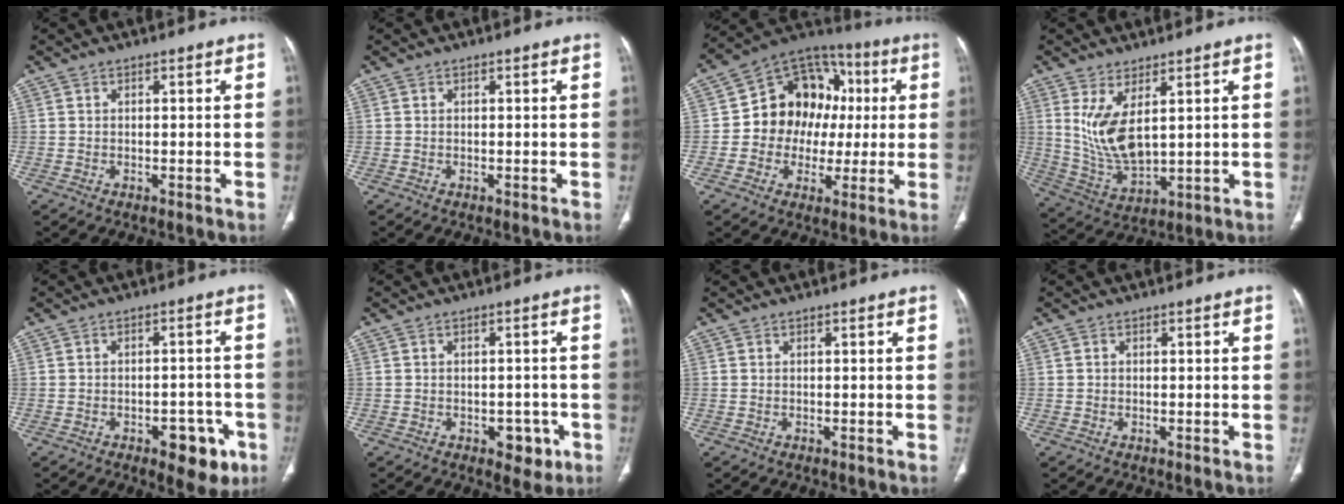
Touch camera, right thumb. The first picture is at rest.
{"total": 0.0}
{"total": 17.1, "force": [1.1, 14.0, 9.8], "torque": [-0.093, 0.037, 0.015]}
{"total": 10.2, "force": [3.1, 4.3, 8.6], "torque": [-0.170, -0.030, 0.081]}
{"total": 8.4, "force": [-4.0, 4.5, 5.9], "torque": [-0.042, 0.023, -0.044]}
{"total": 4.7, "force": [-2.0, 3.1, 2.9], "torque": [-0.012, 0.009, -0.021]}
{"total": 0.0}
{"total": 0.0}